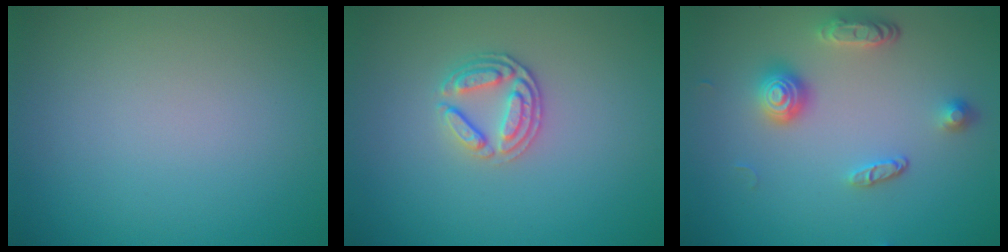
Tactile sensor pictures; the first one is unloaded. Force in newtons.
{"total": 2.6, "press": 2.5, "slide": 0.8}
{"total": 3.7, "press": 2.9, "slide": 2.2}